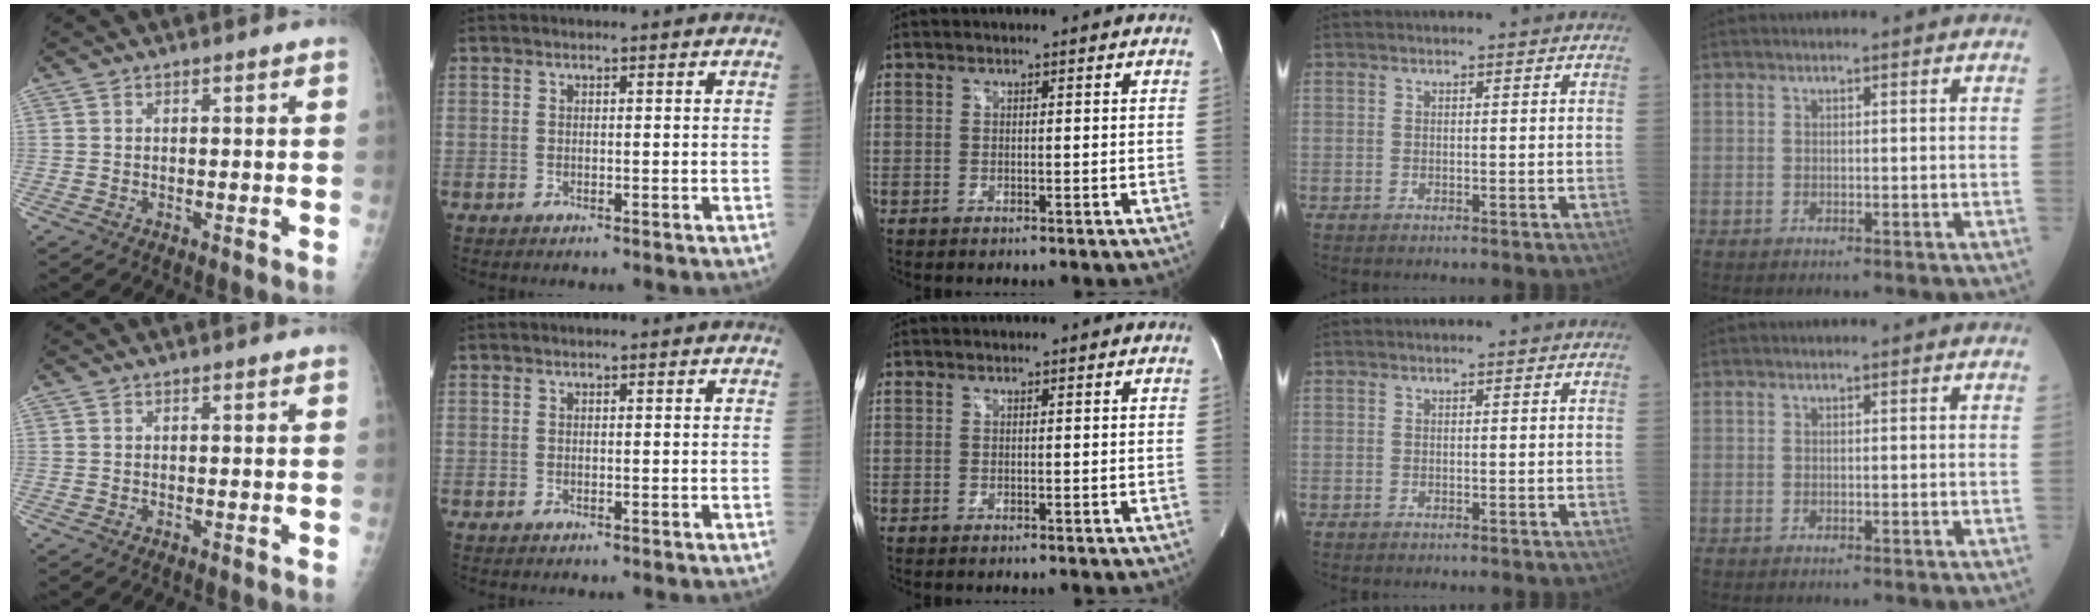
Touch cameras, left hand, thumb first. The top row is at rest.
{}